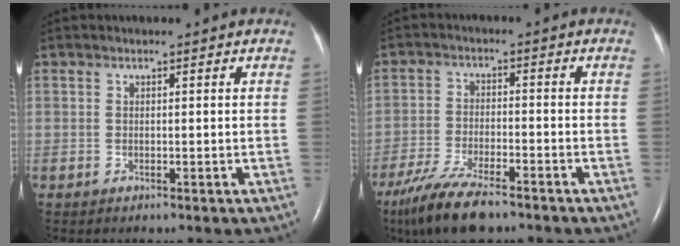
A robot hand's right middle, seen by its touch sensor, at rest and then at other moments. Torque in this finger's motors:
{"motor_torque": [0.99, -1.00, 0.33, 0.06]}